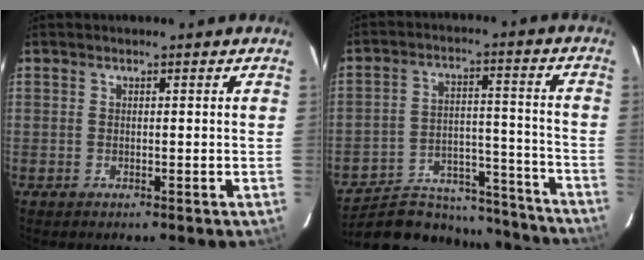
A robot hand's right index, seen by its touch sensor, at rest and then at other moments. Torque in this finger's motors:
{"motor_torque": [0.95, -0.99, 0.32, 0.05]}